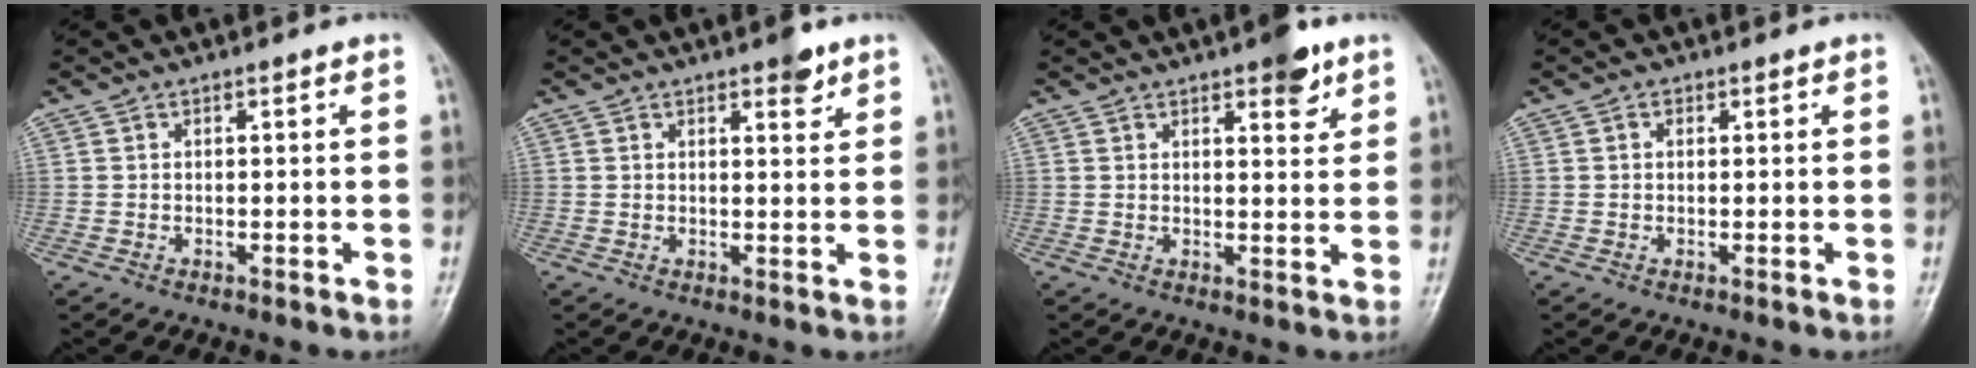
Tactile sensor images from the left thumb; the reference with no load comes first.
{"total": 3.2, "force": [2.2, 1.1, 2.1], "torque": [-0.017, -0.012, 0.028]}
{"total": 5.3, "force": [3.3, 2.0, 3.7], "torque": [-0.034, -0.016, 0.040]}
{"total": 0.9, "force": [0.3, 0.8, 0.4], "torque": [-0.002, 0.001, 0.003]}